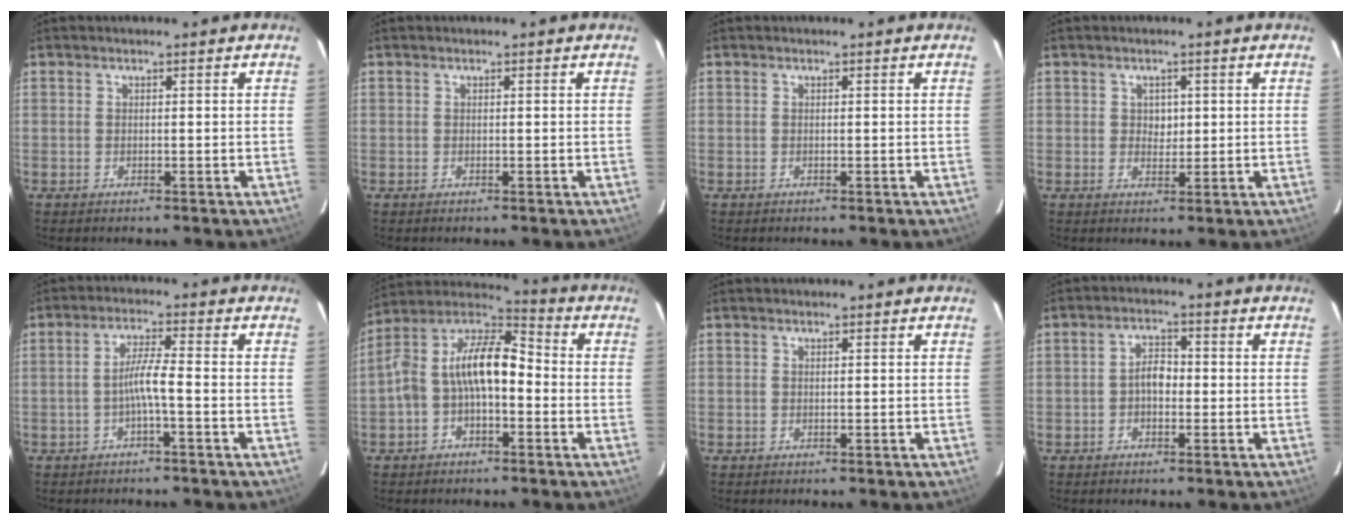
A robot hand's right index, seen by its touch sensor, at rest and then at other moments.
{"total": 0.0}
{"total": 0.0}
{"total": 2.2, "force": [0.4, 2.0, 0.8], "torque": [-0.009, 0.006, 0.008]}
{"total": 3.9, "force": [-1.7, -0.4, 3.5], "torque": [-0.073, 0.007, -0.030]}
{"total": 12.4, "force": [-1.4, 6.6, 10.4], "torque": [-0.192, 0.031, -0.036]}
{"total": 0.0}
{"total": 3.4, "force": [-0.7, 2.2, 2.5], "torque": [-0.044, 0.012, -0.013]}